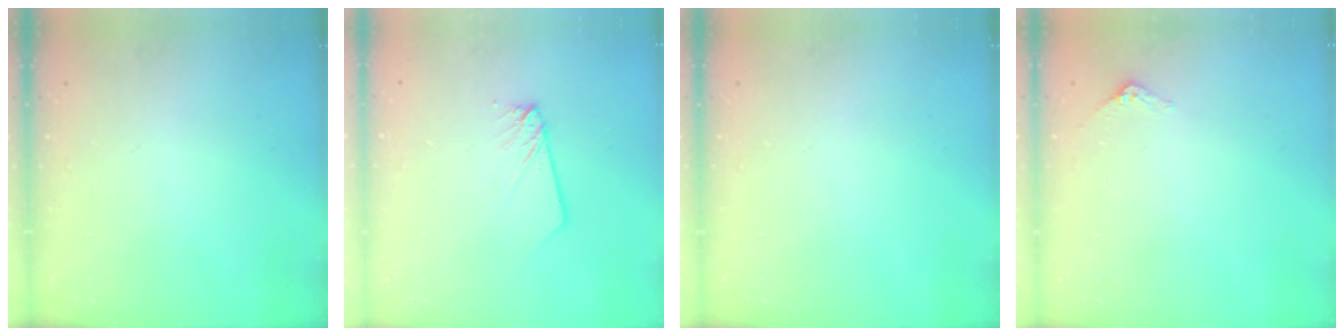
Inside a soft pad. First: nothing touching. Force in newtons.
{"total": 2.5, "press": 2.5, "slide": 0.1}
{"total": 0.0}
{"total": 2.9, "press": 2.9, "slide": 0.2}